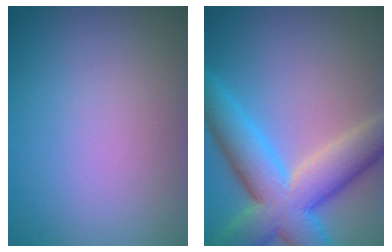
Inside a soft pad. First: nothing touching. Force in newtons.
{"total": 10.0, "press": 10.0, "slide": 0.6}